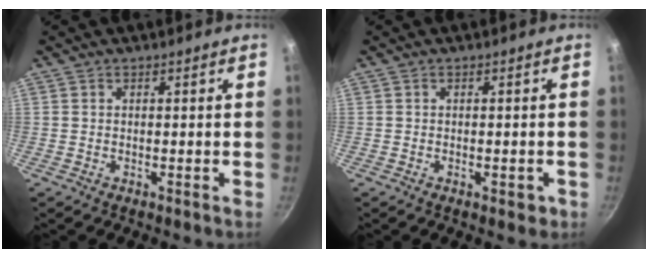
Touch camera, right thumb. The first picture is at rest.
{"total": 2.2, "force": [-1.0, 1.0, 1.7], "torque": [-0.012, 0.003, -0.013]}